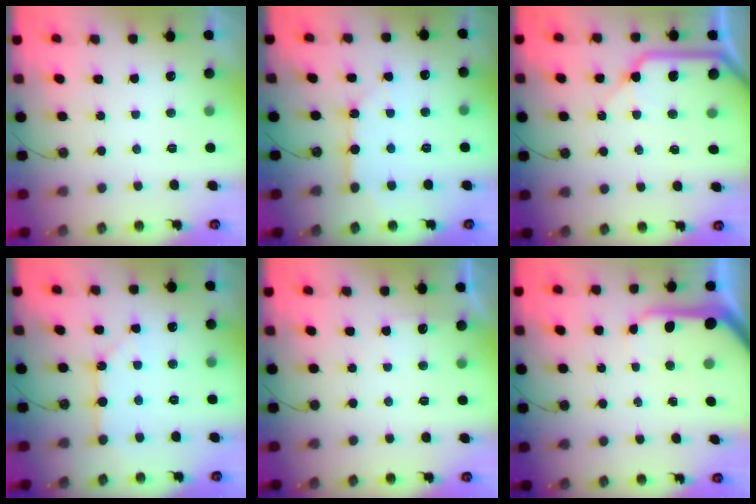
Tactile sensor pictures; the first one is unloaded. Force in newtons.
{"total": 6.3, "press": 6.3, "slide": 0.6}
{"total": 12.4, "press": 12.4, "slide": 1.0}
{"total": 2.5, "press": 2.5, "slide": 0.2}
{"total": 2.8, "press": 2.7, "slide": 0.4}
{"total": 9.5, "press": 9.4, "slide": 1.0}